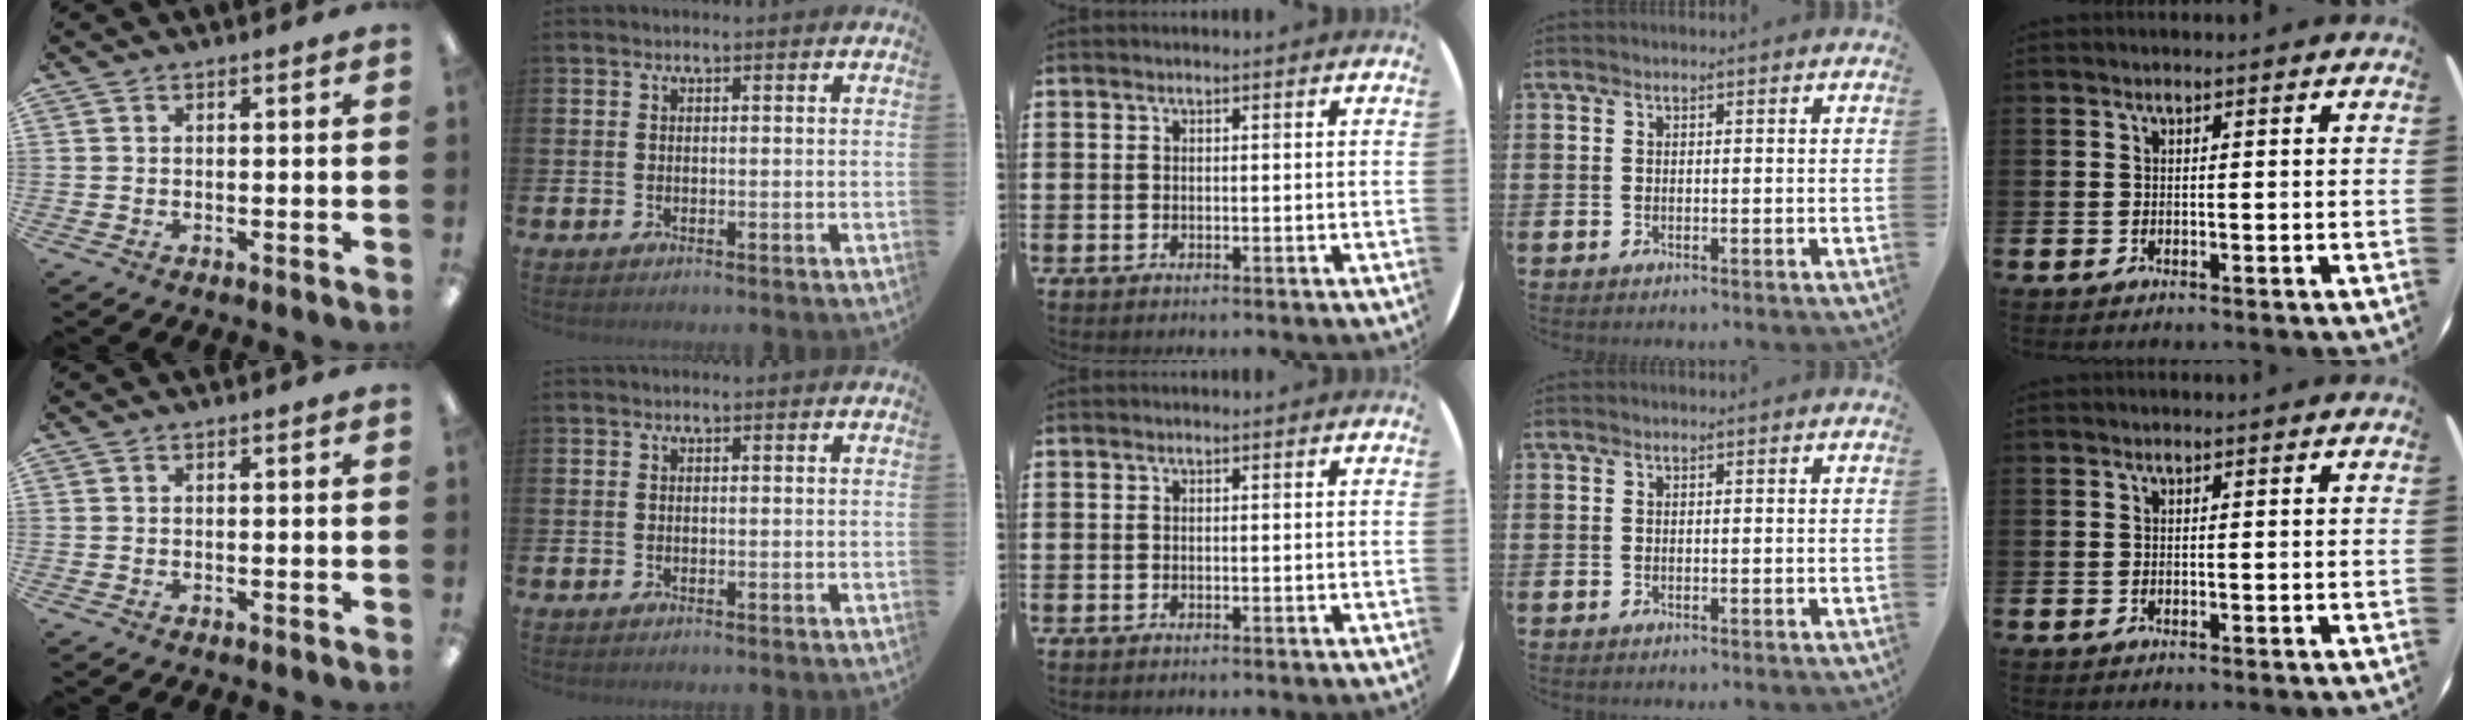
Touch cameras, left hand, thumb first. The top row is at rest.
{}